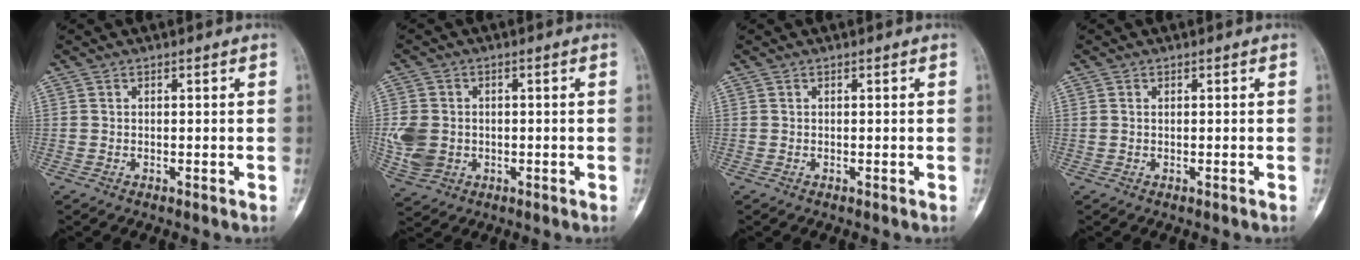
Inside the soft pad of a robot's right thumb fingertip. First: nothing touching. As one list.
[{"total": 8.0, "force": [-0.6, 6.5, 4.6], "torque": [-0.093, 0.003, -0.002]}, {"total": 0.0}, {"total": 0.0}]